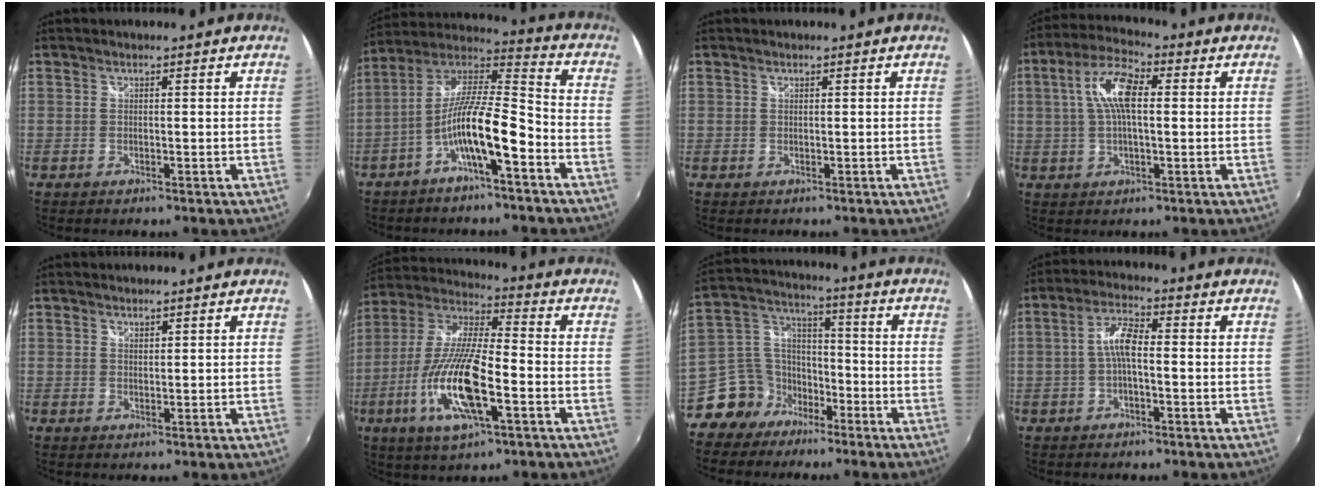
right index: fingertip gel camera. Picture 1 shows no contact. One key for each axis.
{"total": 12.7, "fx": -5.9, "fy": 2.2, "fz": 11.1, "tx": -0.214, "ty": 0.009, "tz": -0.109}
{"total": 0.6, "fx": 0.0, "fy": 0.6, "fz": 0.0, "tx": 0.001, "ty": 0.001, "tz": 0.001}
{"total": 9.6, "fx": 1.7, "fy": 3.9, "fz": 8.6, "tx": -0.167, "ty": 0.021, "tz": 0.029}
{"total": 1.0, "fx": 0.9, "fy": 0.4, "fz": 0.2, "tx": -0.002, "ty": 0.000, "tz": 0.016}
{"total": 17.8, "fx": -6.4, "fy": 4.4, "fz": 16.0, "tx": -0.331, "ty": -0.021, "tz": -0.127}
{"total": 9.8, "fx": -6.8, "fy": 6.7, "fz": 1.8, "tx": -0.054, "ty": 0.044, "tz": -0.130}
{"total": 5.0, "fx": -0.9, "fy": 1.5, "fz": 4.7, "tx": -0.098, "ty": 0.015, "tz": -0.019}